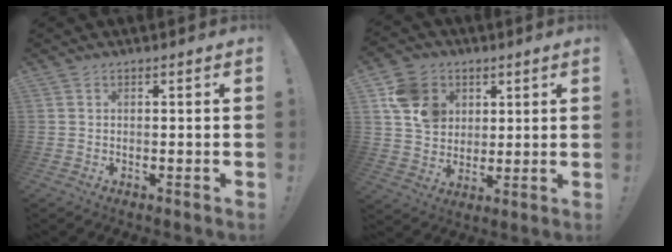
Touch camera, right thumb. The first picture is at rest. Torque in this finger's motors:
{"motor_torque": [0.17, 0.19, 0.04, -0.11, 0.14]}